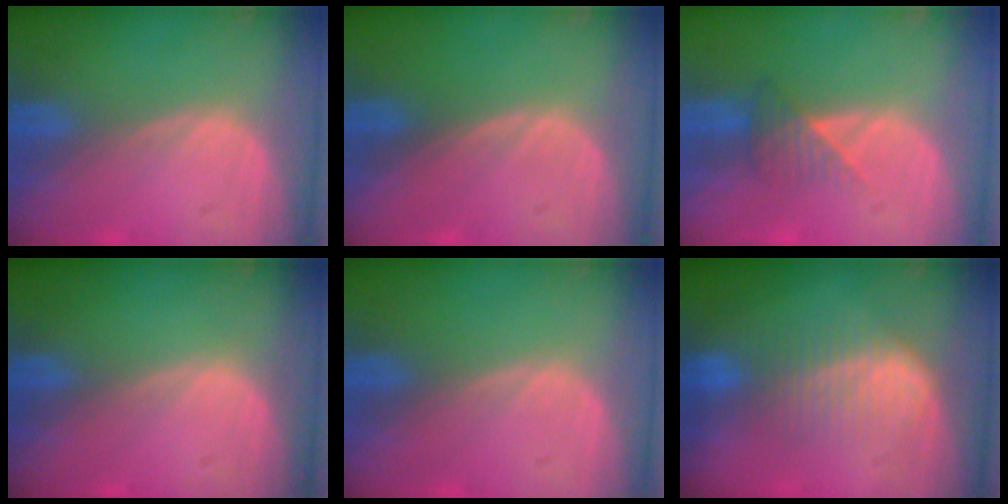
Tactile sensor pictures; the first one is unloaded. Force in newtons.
{"total": 0.0}
{"total": 3.4, "press": 3.0, "slide": 1.7}
{"total": 0.0}
{"total": 0.0}
{"total": 6.8, "press": 6.5, "slide": 2.3}